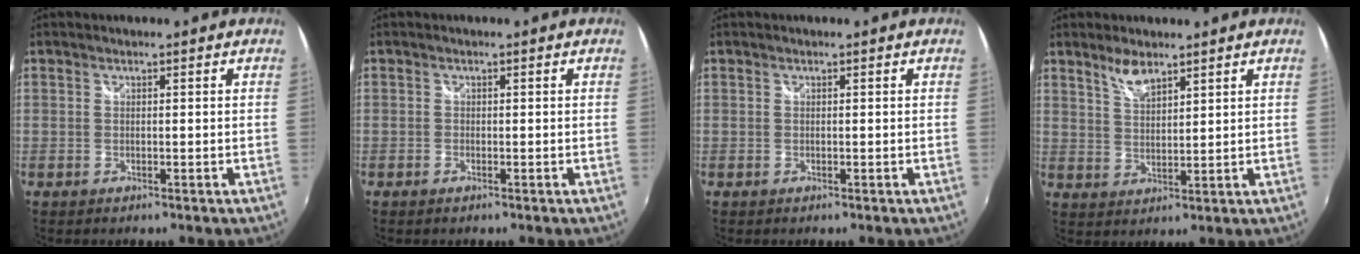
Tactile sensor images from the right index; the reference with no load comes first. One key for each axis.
{"total": 0.7, "fx": -0.5, "fy": 0.4, "fz": 0.1, "tx": -0.004, "ty": -0.003, "tz": -0.012}
{"total": 0.0}
{"total": 4.7, "fx": 3.6, "fy": 1.5, "fz": 2.6, "tx": -0.048, "ty": 0.001, "tz": 0.069}